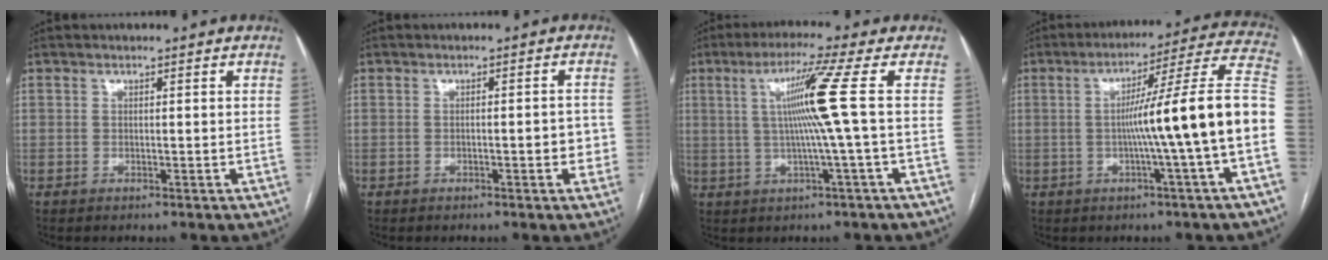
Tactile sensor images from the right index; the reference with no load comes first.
{"total": 3.1, "force": [-0.9, 0.9, 2.8], "torque": [-0.034, 0.010, -0.008]}
{"total": 8.6, "force": [1.0, -2.6, 8.1], "torque": [-0.142, 0.007, 0.027]}
{"total": 16.2, "force": [-2.3, -2.1, 15.9], "torque": [-0.216, 0.024, -0.043]}